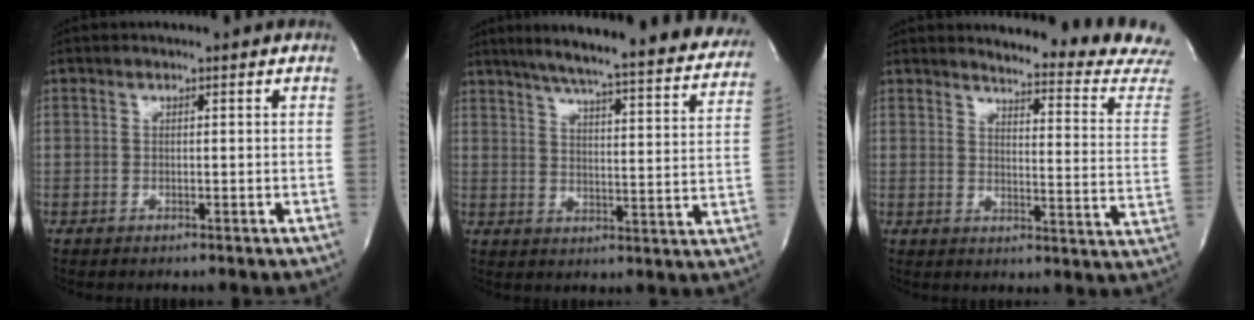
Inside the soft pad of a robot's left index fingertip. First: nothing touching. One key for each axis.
{"total": 29.0, "fx": 25.4, "fy": 2.7, "fz": 13.8, "tx": -0.205, "ty": -0.058, "tz": 0.303}
{"total": 15.6, "fx": 15.3, "fy": -1.4, "fz": 2.4, "tx": -0.028, "ty": -0.150, "tz": 0.154}